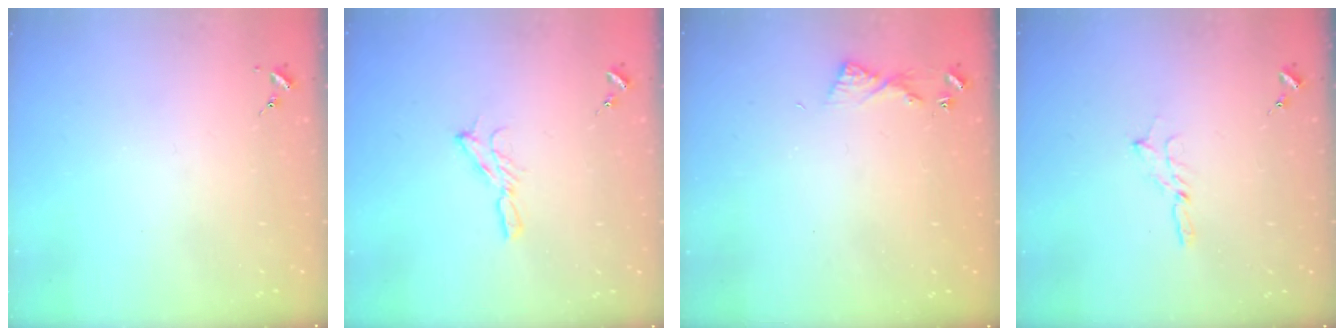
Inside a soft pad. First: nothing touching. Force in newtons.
{"total": 6.2, "press": 6.2, "slide": 0.2}
{"total": 4.8, "press": 4.7, "slide": 0.5}
{"total": 1.6, "press": 1.6, "slide": 0.1}